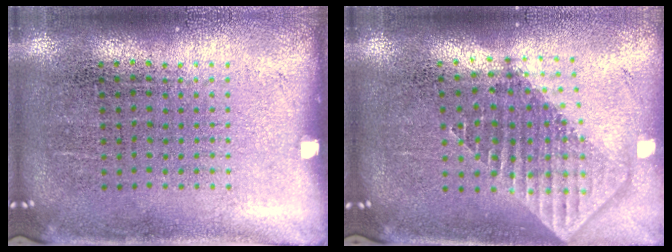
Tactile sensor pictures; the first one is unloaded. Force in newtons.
{"total": 1.8, "press": 1.4, "slide": 1.2}